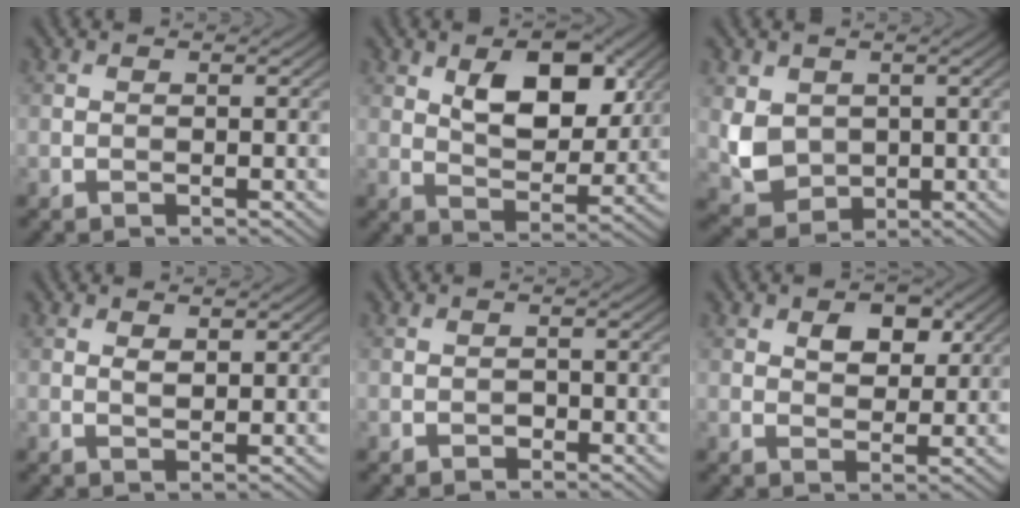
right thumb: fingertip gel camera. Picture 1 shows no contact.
{"total": 9.2, "force": [3.5, 4.9, 7.0], "torque": [-0.119, -0.005, 0.059]}
{"total": 5.2, "force": [0.8, 4.5, 2.6], "torque": [-0.072, -0.011, 0.020]}
{"total": 1.3, "force": [0.6, 0.6, 1.0], "torque": [-0.021, -0.004, 0.013]}
{"total": 0.9, "force": [-0.5, 0.6, 0.3], "torque": [-0.002, -0.001, -0.010]}
{"total": 4.1, "force": [1.7, 2.5, 2.7], "torque": [-0.047, -0.001, 0.027]}